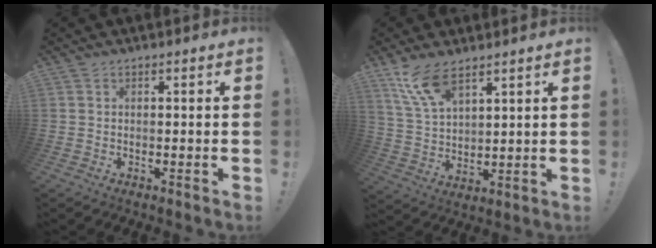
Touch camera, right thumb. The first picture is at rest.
{"total": 11.1, "force": [8.0, 3.9, 6.6], "torque": [-0.128, -0.036, 0.151]}